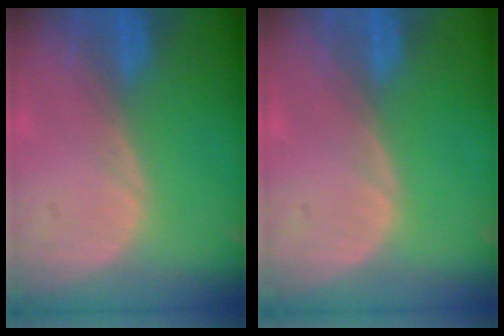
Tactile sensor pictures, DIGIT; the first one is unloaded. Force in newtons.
{"total": 0.0}